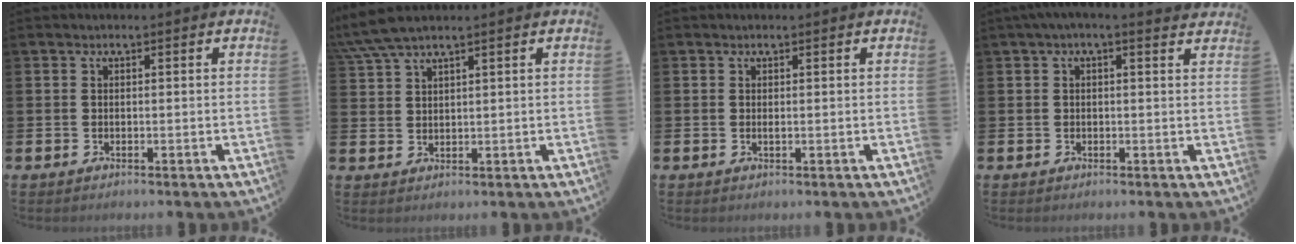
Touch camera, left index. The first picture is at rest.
{"total": 4.6, "force": [3.9, 0.4, 2.4], "torque": [-0.061, -0.003, 0.073]}
{"total": 0.0}
{"total": 1.3, "force": [0.9, 0.0, 0.9], "torque": [-0.016, -0.002, 0.015]}